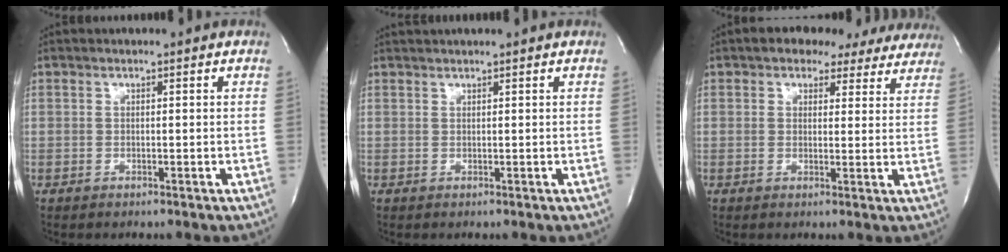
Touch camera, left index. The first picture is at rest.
{"total": 4.2, "force": [3.8, -0.3, 1.6], "torque": [-0.020, 0.030, 0.052]}
{"total": 11.8, "force": [9.6, 5.6, 3.8], "torque": [-0.021, 0.023, 0.097]}